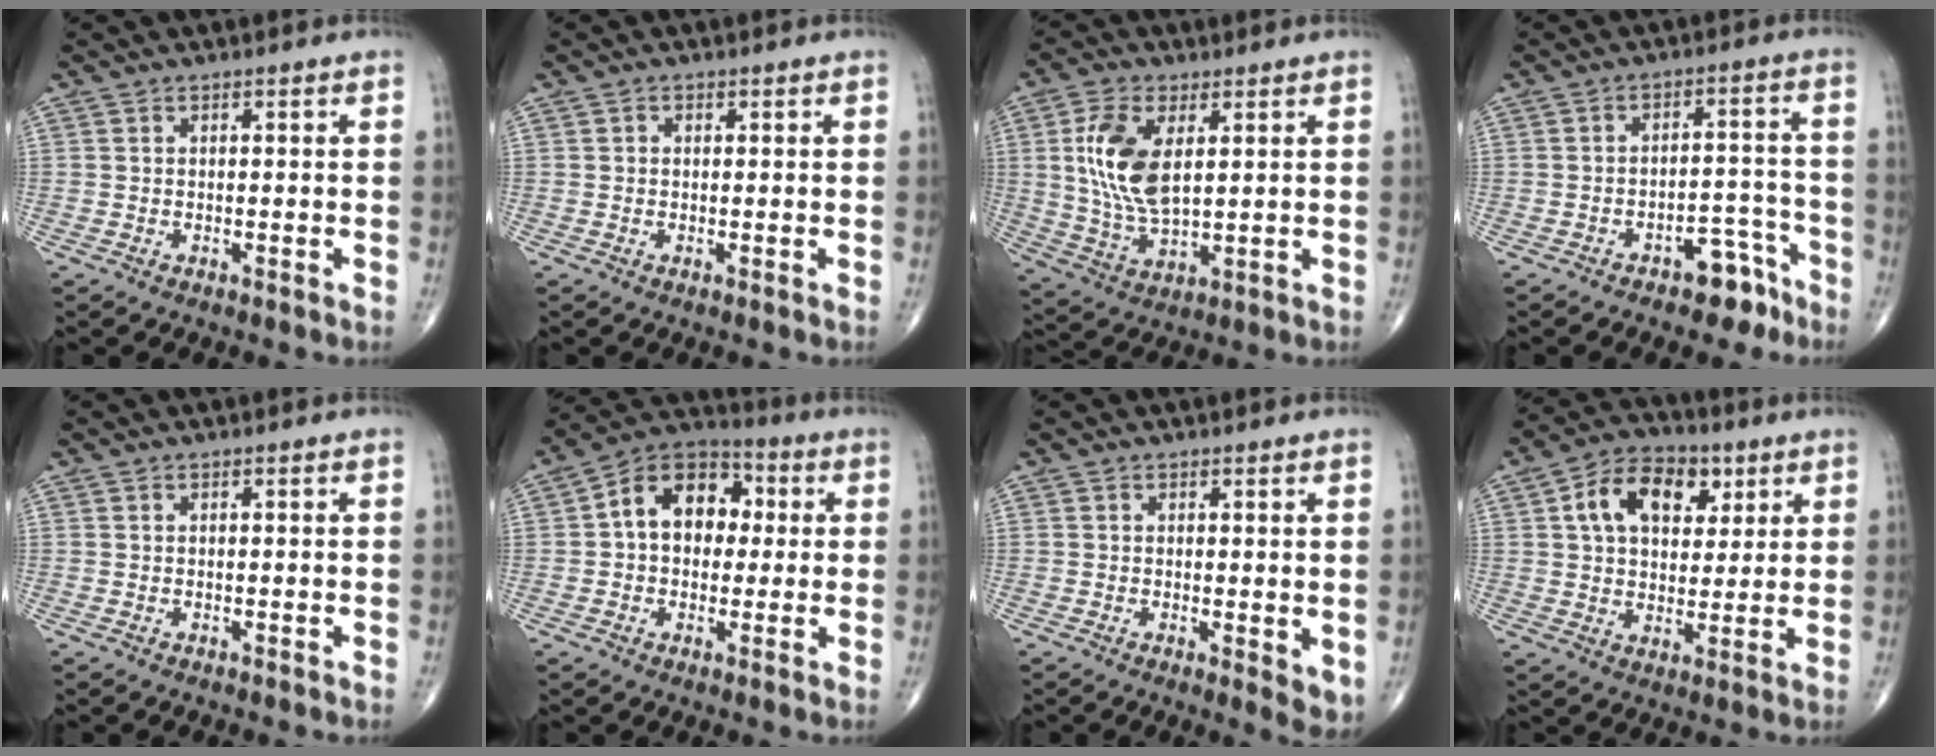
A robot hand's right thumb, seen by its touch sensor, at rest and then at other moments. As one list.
[{"total": 0.6, "force": [0.2, 0.6, 0.3], "torque": [0.000, 0.000, 0.002]}, {"total": 12.3, "force": [2.8, 6.2, 10.3], "torque": [-0.207, -0.014, 0.061]}, {"total": 7.1, "force": [-4.9, 3.6, 3.8], "torque": [-0.028, 0.055, -0.065]}, {"total": 0.0}, {"total": 13.1, "force": [1.6, 9.5, 8.9], "torque": [-0.106, 0.029, 0.012]}, {"total": 4.1, "force": [-0.1, 1.4, 3.9], "torque": [-0.050, -0.014, -0.001]}, {"total": 13.3, "force": [4.6, 8.7, 8.8], "torque": [-0.114, 0.001, 0.073]}]